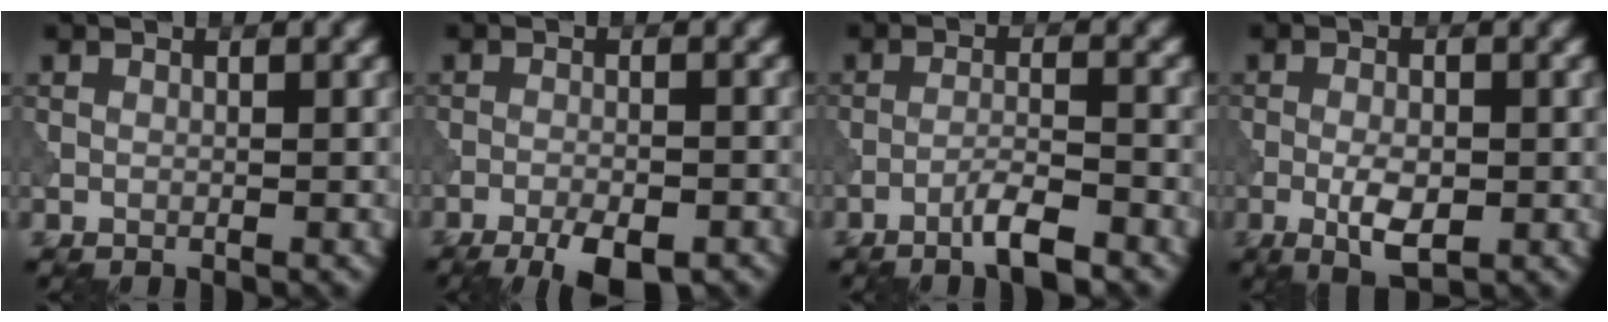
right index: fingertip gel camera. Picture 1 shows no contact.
{"total": 5.7, "force": [-4.1, 1.8, 3.5], "torque": [-0.058, -0.010, -0.060]}
{"total": 3.2, "force": [-2.2, 0.2, 2.3], "torque": [-0.042, 0.009, -0.047]}
{"total": 3.5, "force": [-1.0, 1.5, 3.0], "torque": [-0.056, -0.002, -0.019]}